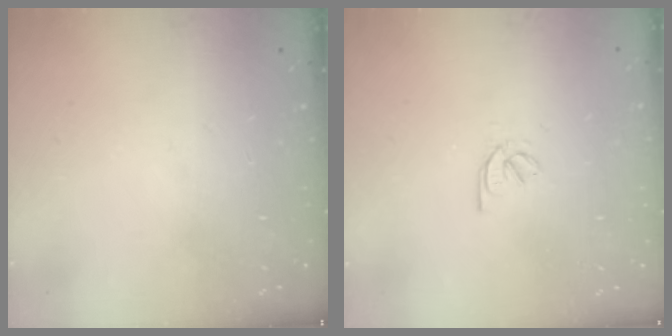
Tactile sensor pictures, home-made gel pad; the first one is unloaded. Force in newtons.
{"total": 2.2, "press": 2.2, "slide": 0.5}